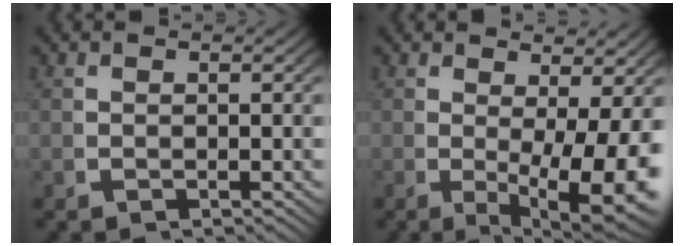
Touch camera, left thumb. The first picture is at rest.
{"total": 7.9, "force": [-0.6, 3.6, 7.0], "torque": [-0.106, -0.031, 0.007]}